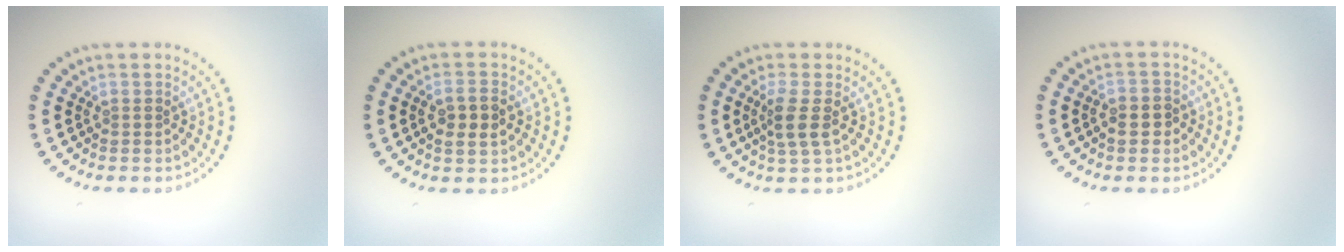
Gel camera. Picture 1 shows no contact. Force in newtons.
{"total": 2.6, "press": 2.6, "slide": 0.5}
{"total": 2.4, "press": 1.9, "slide": 1.5}
{"total": 1.5, "press": 1.5, "slide": 0.4}